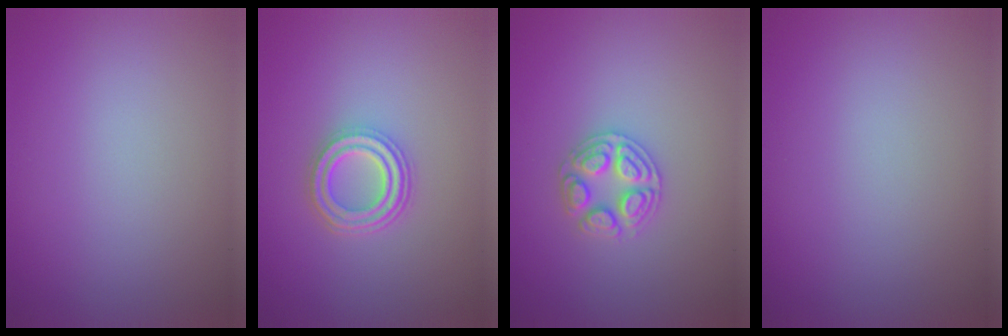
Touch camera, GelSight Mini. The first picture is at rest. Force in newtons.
{"total": 3.7, "press": 2.9, "slide": 2.3}
{"total": 2.9, "press": 2.8, "slide": 0.4}
{"total": 0.0}